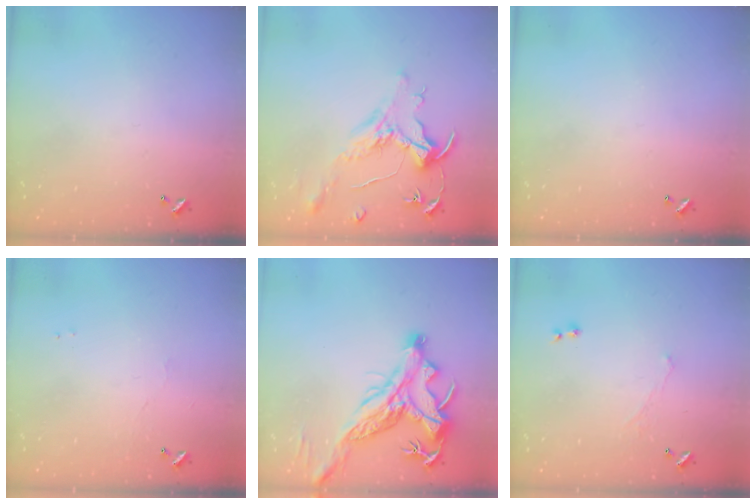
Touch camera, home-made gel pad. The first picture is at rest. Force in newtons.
{"total": 1.6, "press": 1.4, "slide": 0.7}
{"total": 0.0}
{"total": 1.2, "press": 1.1, "slide": 0.3}
{"total": 4.7, "press": 4.5, "slide": 1.2}
{"total": 1.1, "press": 0.7, "slide": 0.9}